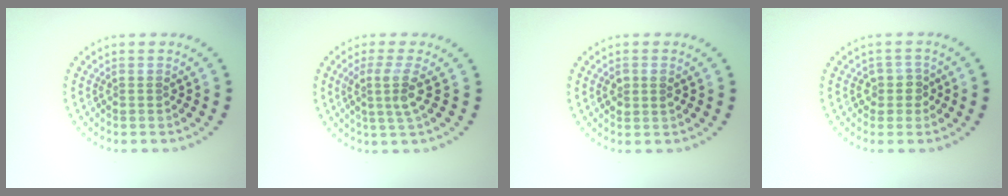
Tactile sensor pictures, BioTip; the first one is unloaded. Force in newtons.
{"total": 2.6, "press": 2.0, "slide": 1.8}
{"total": 1.4, "press": 1.4, "slide": 0.3}
{"total": 1.9, "press": 1.5, "slide": 1.2}